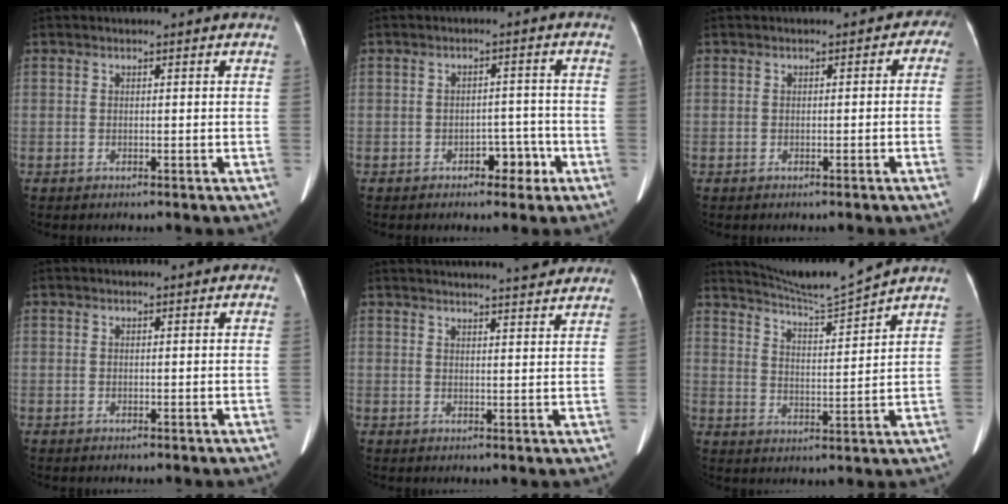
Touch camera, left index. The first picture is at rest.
{"total": 3.6, "force": [-2.0, 2.1, 2.1], "torque": [-0.021, 0.012, -0.025]}
{"total": 1.8, "force": [-0.7, 1.4, 0.8], "torque": [0.007, 0.014, -0.014]}
{"total": 0.0}
{"total": 14.3, "force": [13.2, 1.1, 5.2], "torque": [-0.071, 0.017, 0.161]}
{"total": 8.3, "force": [7.9, -2.4, 1.1], "torque": [-0.038, -0.027, 0.145]}